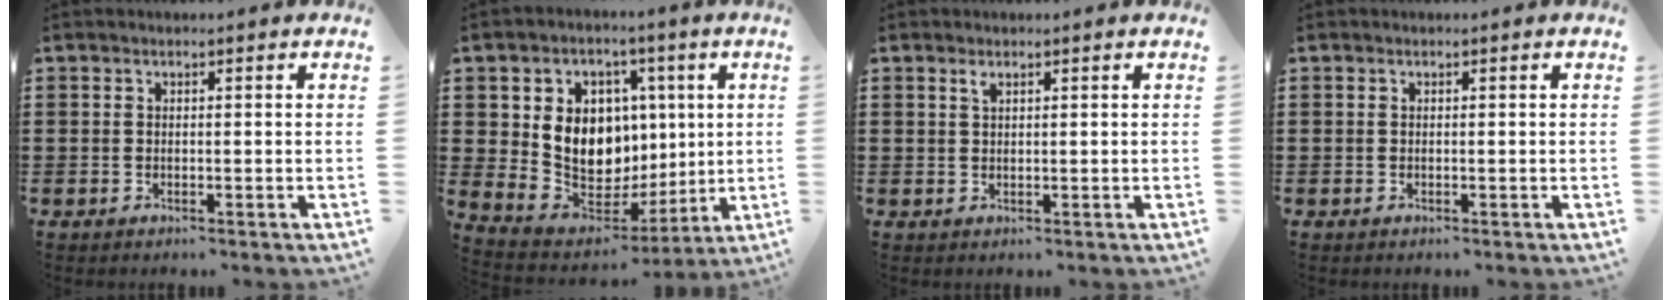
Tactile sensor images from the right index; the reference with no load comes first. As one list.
[{"total": 10.9, "force": [2.2, 9.5, 4.9], "torque": [-0.122, -0.011, 0.050]}, {"total": 1.0, "force": [0.7, 0.3, 0.7], "torque": [-0.016, 0.002, 0.012]}, {"total": 0.0}]